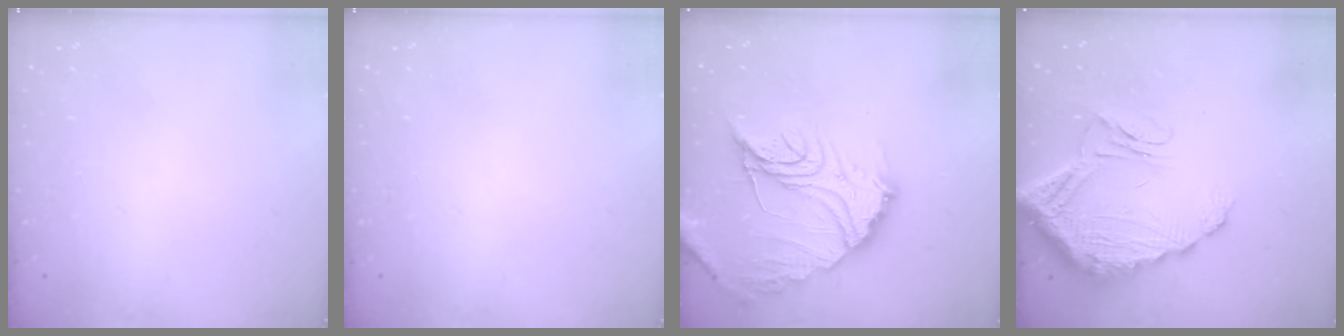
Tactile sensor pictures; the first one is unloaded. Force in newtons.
{"total": 0.0}
{"total": 20.8, "press": 20.7, "slide": 1.8}
{"total": 16.7, "press": 16.6, "slide": 1.7}